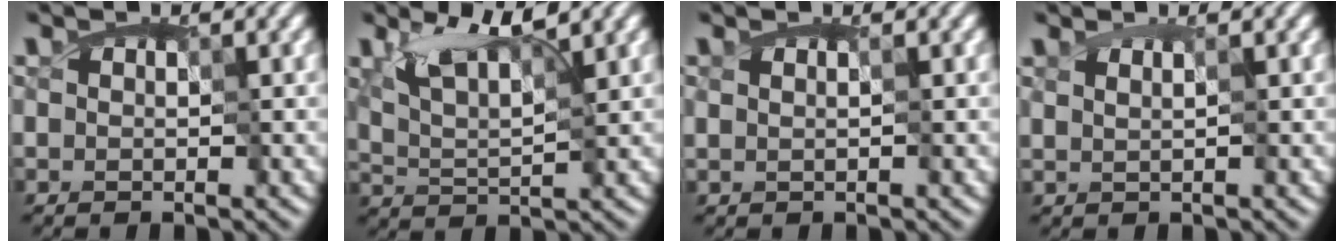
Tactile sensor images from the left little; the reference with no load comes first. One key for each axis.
{"total": 4.4, "fx": 1.8, "fy": 1.5, "fz": 3.7, "tx": -0.068, "ty": 0.005, "tz": 0.028}
{"total": 0.0}
{"total": 0.5, "fx": 0.2, "fy": 0.1, "fz": 0.5, "tx": -0.008, "ty": 0.010, "tz": -0.006}